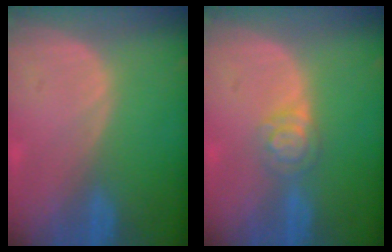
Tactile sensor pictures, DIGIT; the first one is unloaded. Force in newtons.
{"total": 3.9, "press": 3.6, "slide": 1.5}